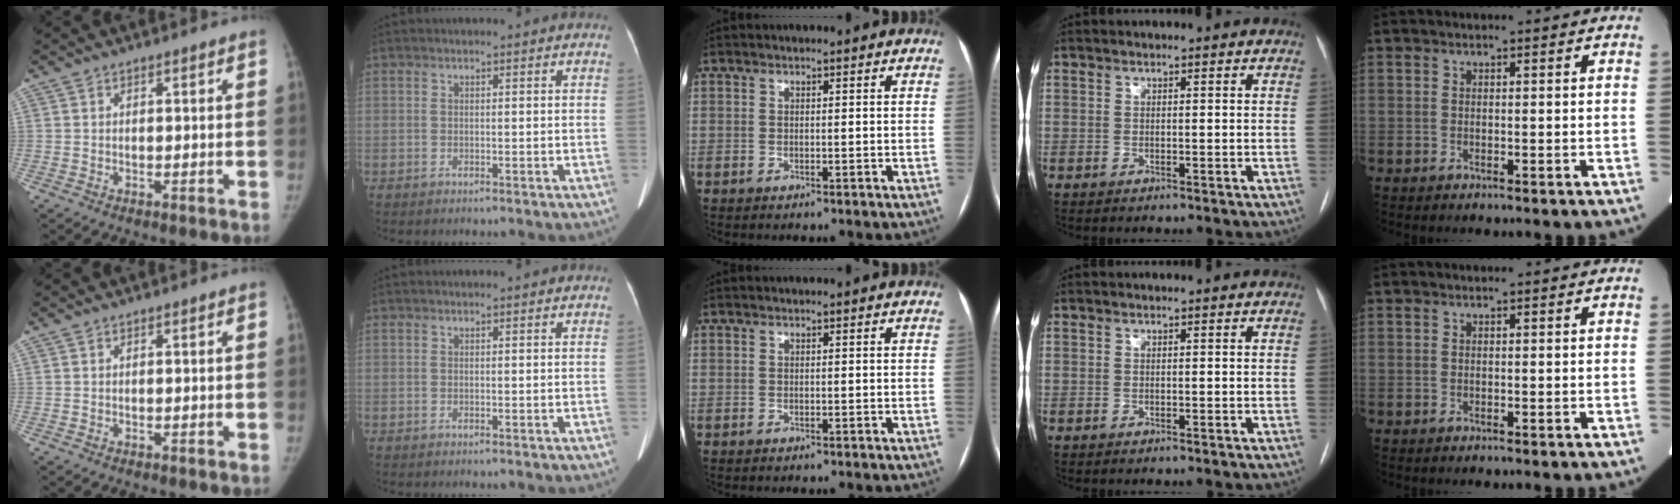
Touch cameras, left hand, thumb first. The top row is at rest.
{"index": {"total": 1.1, "force": [1.0, 0.0, 0.5], "torque": [-0.010, 0.004, 0.012]}}